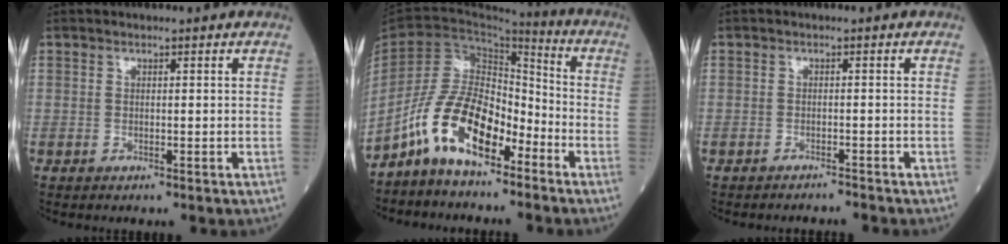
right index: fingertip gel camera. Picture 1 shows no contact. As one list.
[{"total": 11.4, "force": [-7.2, 4.8, 7.4], "torque": [-0.159, 0.016, -0.139]}, {"total": 1.7, "force": [-1.6, -0.2, -0.6], "torque": [0.015, -0.006, -0.021]}]